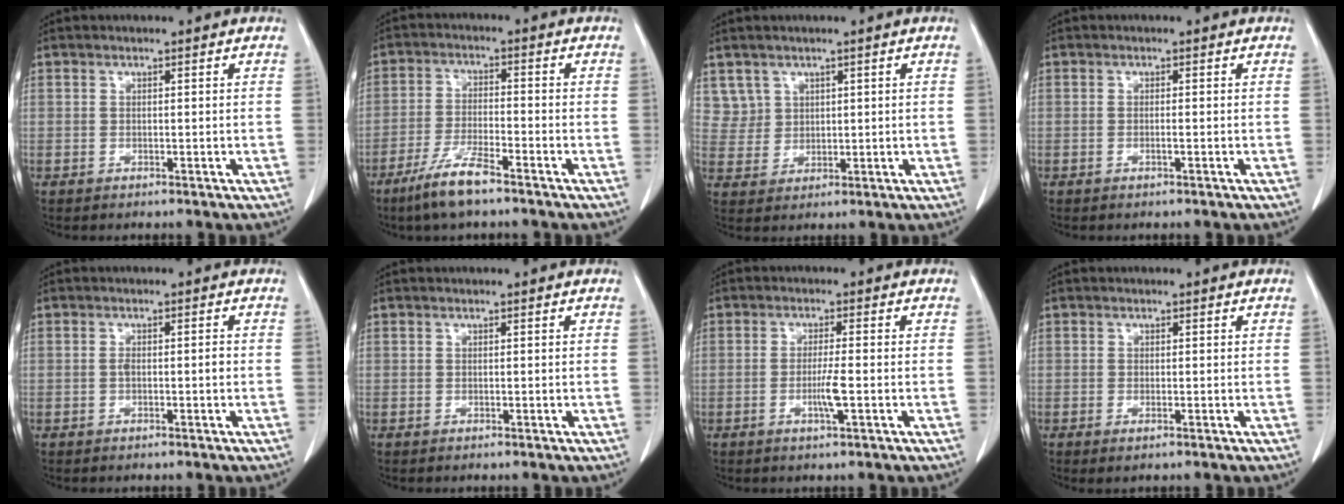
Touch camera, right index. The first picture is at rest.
{"total": 7.2, "force": [-5.1, 0.9, 4.9], "torque": [-0.106, -0.012, -0.099]}
{"total": 4.3, "force": [2.5, 3.5, -0.4], "torque": [0.020, 0.004, 0.053]}
{"total": 0.6, "force": [-0.2, -0.1, 0.6], "torque": [-0.011, 0.002, -0.001]}
{"total": 1.7, "force": [-0.3, 0.4, 1.6], "torque": [-0.028, 0.002, -0.002]}
{"total": 0.0}
{"total": 3.5, "force": [-1.0, -0.1, 3.4], "torque": [-0.066, -0.004, -0.017]}
{"total": 1.1, "force": [-0.5, 0.3, 0.9], "torque": [-0.014, -0.003, -0.007]}